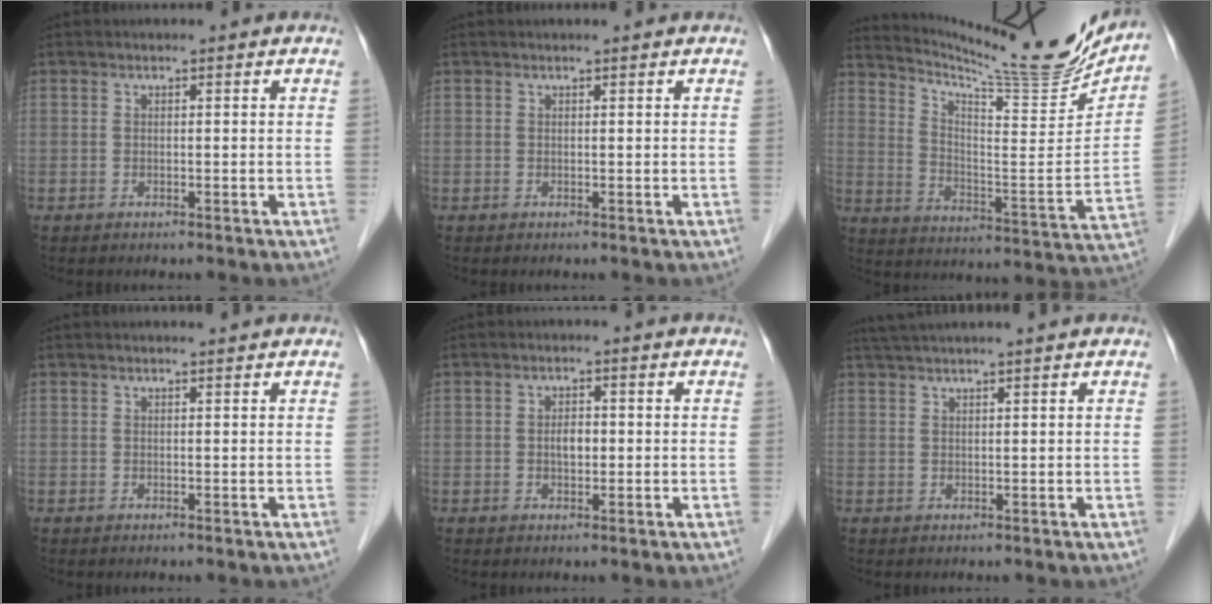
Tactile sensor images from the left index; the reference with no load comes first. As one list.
[{"total": 0.6, "force": [0.5, -0.1, 0.3], "torque": [-0.005, 0.003, 0.013]}, {"total": 20.6, "force": [19.2, 0.0, 7.5], "torque": [-0.130, -0.078, 0.277]}, {"total": 1.2, "force": [1.1, -0.2, 0.4], "torque": [-0.005, 0.007, 0.020]}, {"total": 2.2, "force": [-0.1, 1.2, 1.8], "torque": [-0.032, 0.004, -0.002]}, {"total": 4.9, "force": [4.1, -1.1, 2.5], "torque": [-0.035, 0.032, 0.074]}]